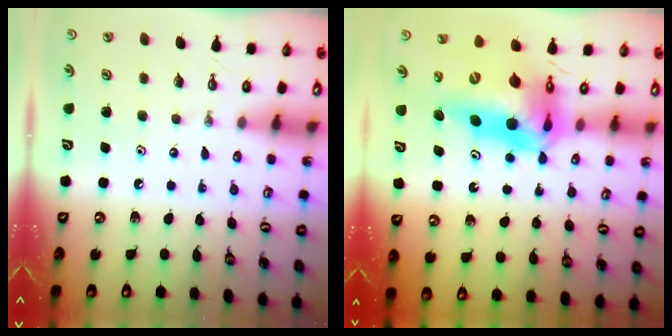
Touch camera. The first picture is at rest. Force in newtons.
{"total": 17.9, "press": 17.4, "slide": 4.4}